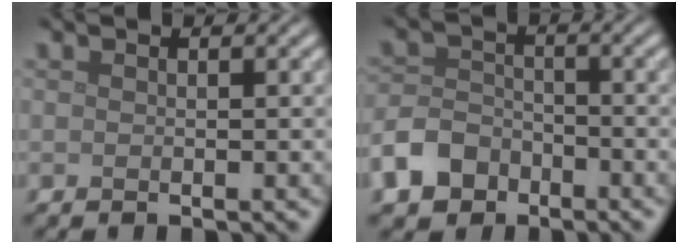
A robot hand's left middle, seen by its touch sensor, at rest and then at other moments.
{"total": 4.5, "force": [-2.8, 3.1, 1.6], "torque": [-0.036, 0.000, -0.059]}